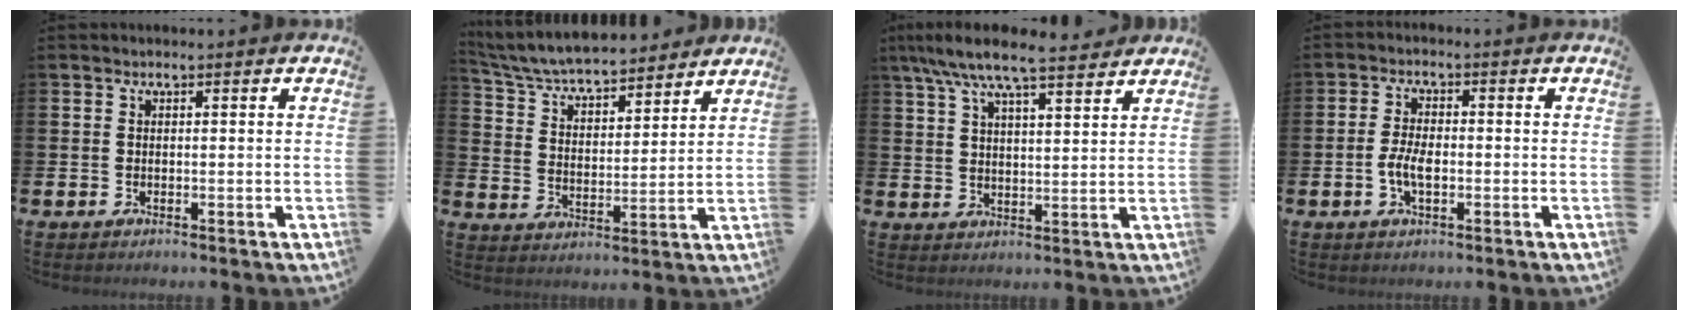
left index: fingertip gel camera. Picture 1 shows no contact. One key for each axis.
{"total": 6.7, "fx": 6.4, "fy": 1.0, "fz": 1.7, "tx": -0.063, "ty": -0.049, "tz": 0.110}
{"total": 8.3, "fx": 7.4, "fy": 1.2, "fz": 3.6, "tx": -0.087, "ty": -0.029, "tz": 0.132}
{"total": 3.6, "fx": -0.8, "fy": 1.7, "fz": 3.1, "tx": -0.058, "ty": 0.000, "tz": -0.018}